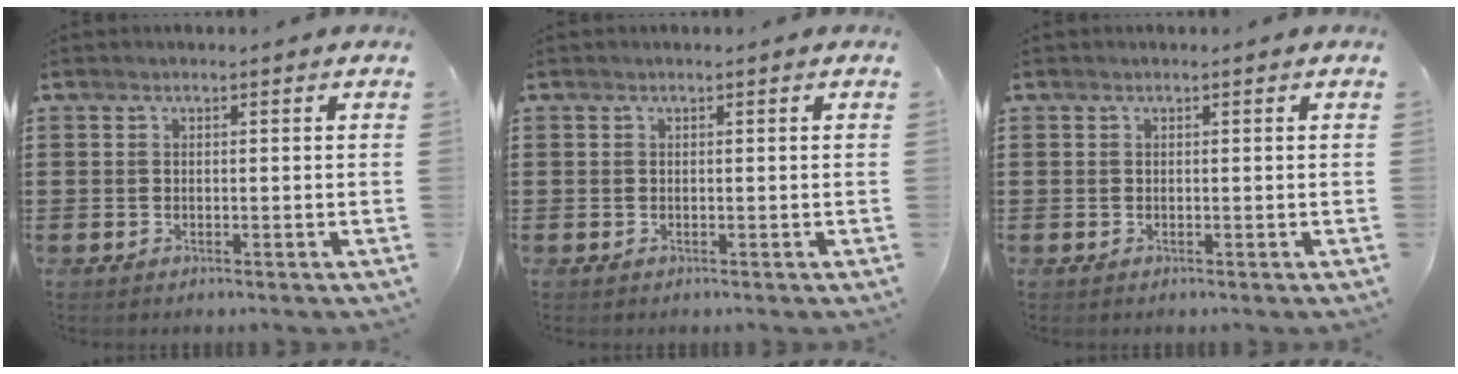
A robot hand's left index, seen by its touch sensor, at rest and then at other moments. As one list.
[{"total": 0.0}, {"total": 0.0}]